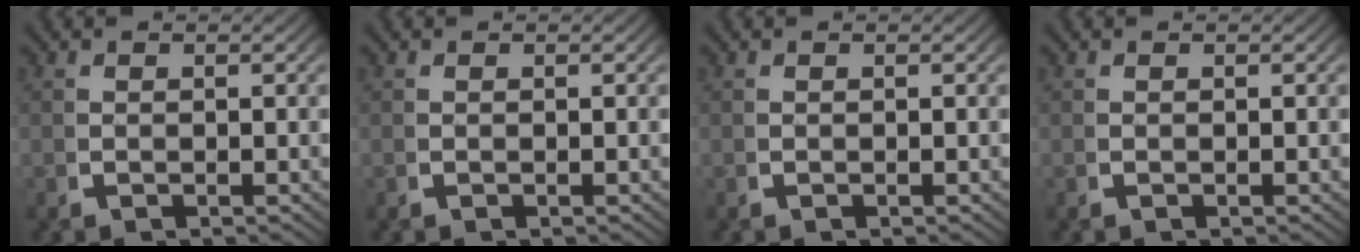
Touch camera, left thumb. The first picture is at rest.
{"total": 0.0}
{"total": 0.0}
{"total": 0.0}